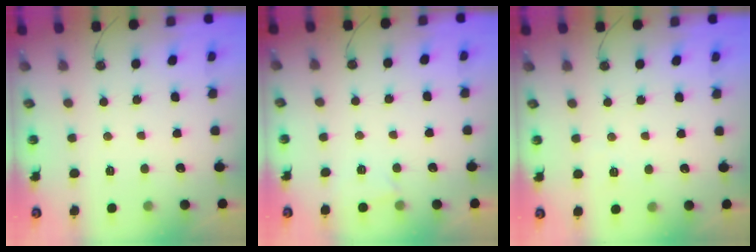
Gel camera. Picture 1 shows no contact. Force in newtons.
{"total": 1.7, "press": 1.6, "slide": 0.4}
{"total": 2.7, "press": 2.5, "slide": 1.0}